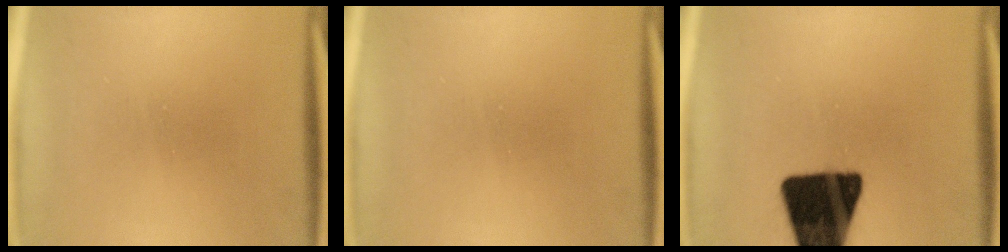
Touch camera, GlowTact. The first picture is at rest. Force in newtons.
{"total": 0.0}
{"total": 18.8}